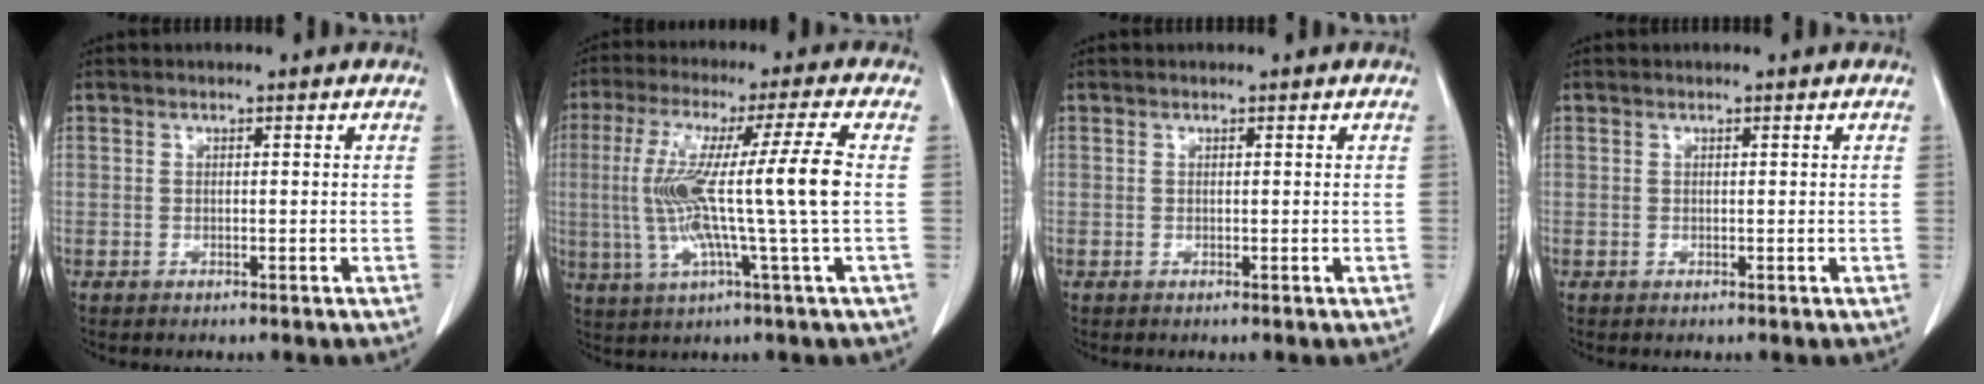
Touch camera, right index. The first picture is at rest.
{"total": 14.4, "force": [-0.3, -1.6, 14.3], "torque": [-0.268, 0.006, -0.009]}
{"total": 0.0}
{"total": 0.0}